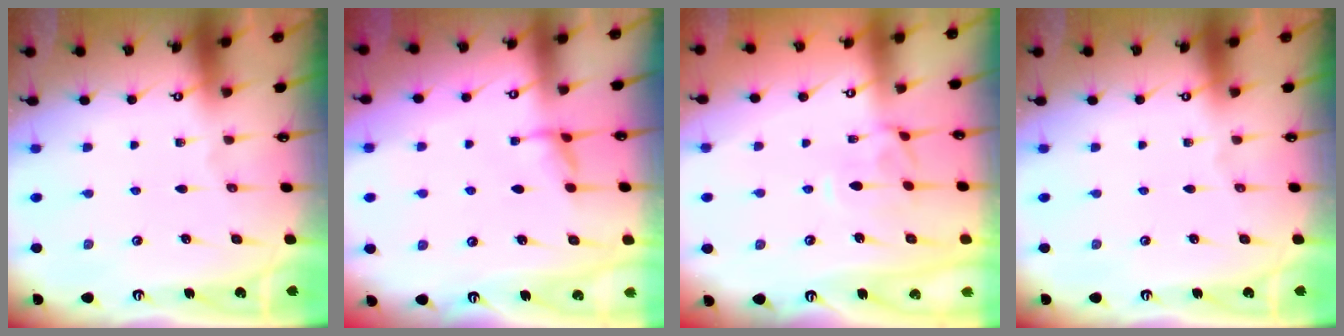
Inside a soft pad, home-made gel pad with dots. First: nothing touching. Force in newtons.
{"total": 1.6, "press": 1.5, "slide": 0.6}
{"total": 0.7, "press": 0.4, "slide": 0.6}
{"total": 0.0}